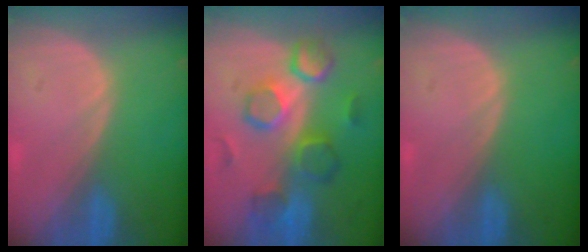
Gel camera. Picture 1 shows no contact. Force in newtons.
{"total": 9.3, "press": 9.0, "slide": 2.3}
{"total": 0.0}